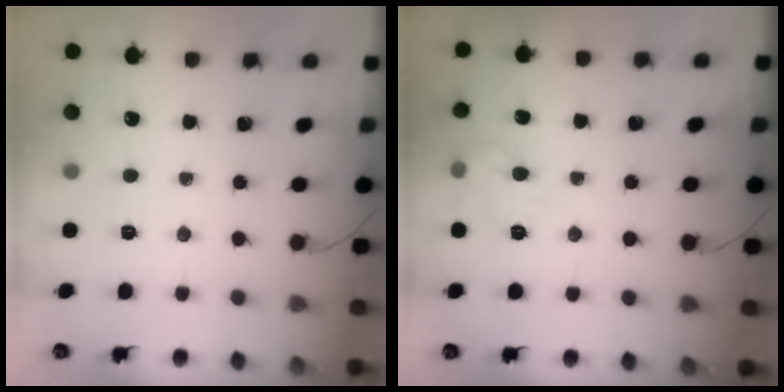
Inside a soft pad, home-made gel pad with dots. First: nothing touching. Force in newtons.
{"total": 9.3, "press": 9.3, "slide": 0.4}